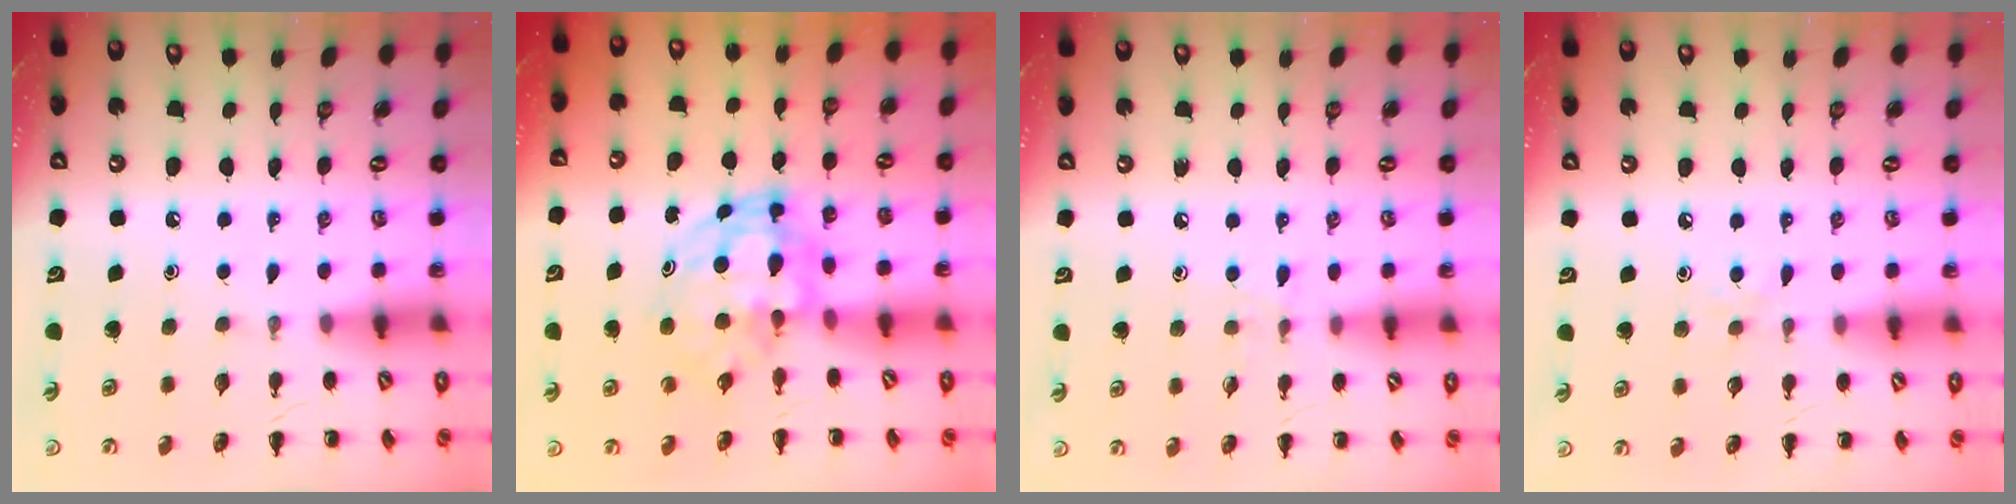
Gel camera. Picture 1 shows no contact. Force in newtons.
{"total": 5.0, "press": 4.9, "slide": 1.2}
{"total": 6.0, "press": 5.5, "slide": 2.3}
{"total": 4.1, "press": 3.8, "slide": 1.5}